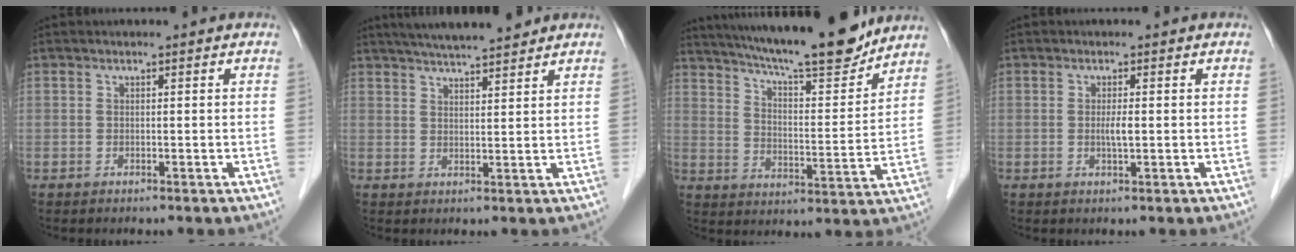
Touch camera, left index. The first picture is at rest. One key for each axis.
{"total": 9.3, "fx": 8.1, "fy": 0.7, "fz": 4.4, "tx": -0.068, "ty": 0.020, "tz": 0.120}
{"total": 18.2, "fx": 16.1, "fy": 1.4, "fz": 8.5, "tx": -0.139, "ty": -0.006, "tz": 0.241}
{"total": 1.7, "fx": -0.2, "fy": 0.2, "fz": 1.6, "tx": -0.033, "ty": -0.002, "tz": -0.002}